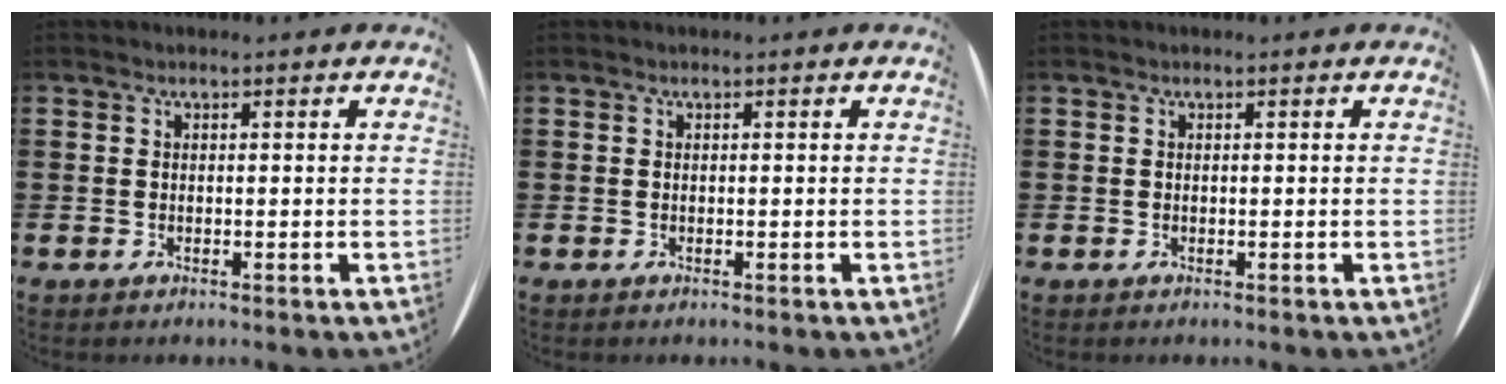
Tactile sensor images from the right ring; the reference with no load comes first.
{"total": 0.0}
{"total": 0.0}